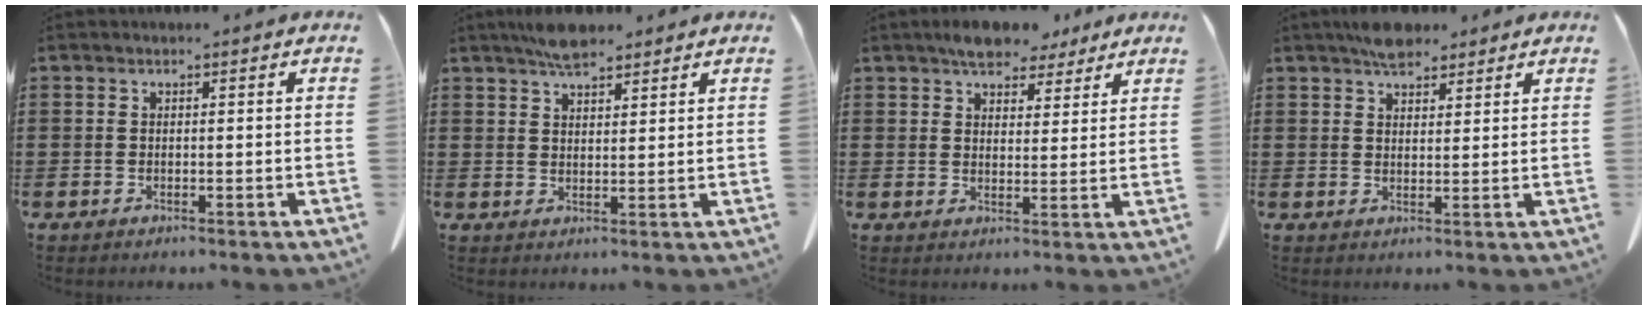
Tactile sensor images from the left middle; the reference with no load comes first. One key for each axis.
{"total": 4.5, "fx": 3.8, "fy": 1.3, "fz": 2.1, "tx": -0.050, "ty": -0.002, "tz": 0.070}
{"total": 5.8, "fx": 5.1, "fy": 2.2, "fz": 1.8, "tx": -0.042, "ty": -0.006, "tz": 0.096}
{"total": 4.3, "fx": 3.6, "fy": 1.7, "fz": 1.7, "tx": -0.032, "ty": -0.002, "tz": 0.066}